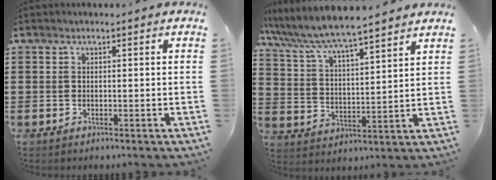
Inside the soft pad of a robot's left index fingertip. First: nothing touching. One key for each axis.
{"total": 6.3, "fx": 5.8, "fy": -0.1, "fz": 2.3, "tx": -0.072, "ty": -0.036, "tz": 0.096}